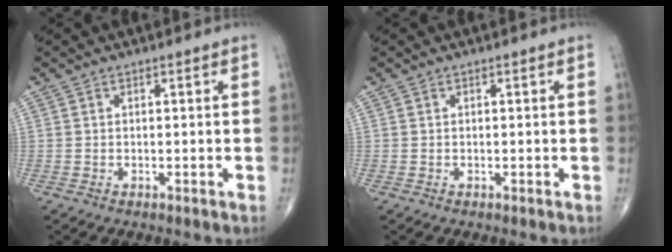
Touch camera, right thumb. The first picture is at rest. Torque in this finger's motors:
{"motor_torque": [-0.02, 0.02, -0.06, -0.04, 0.00]}